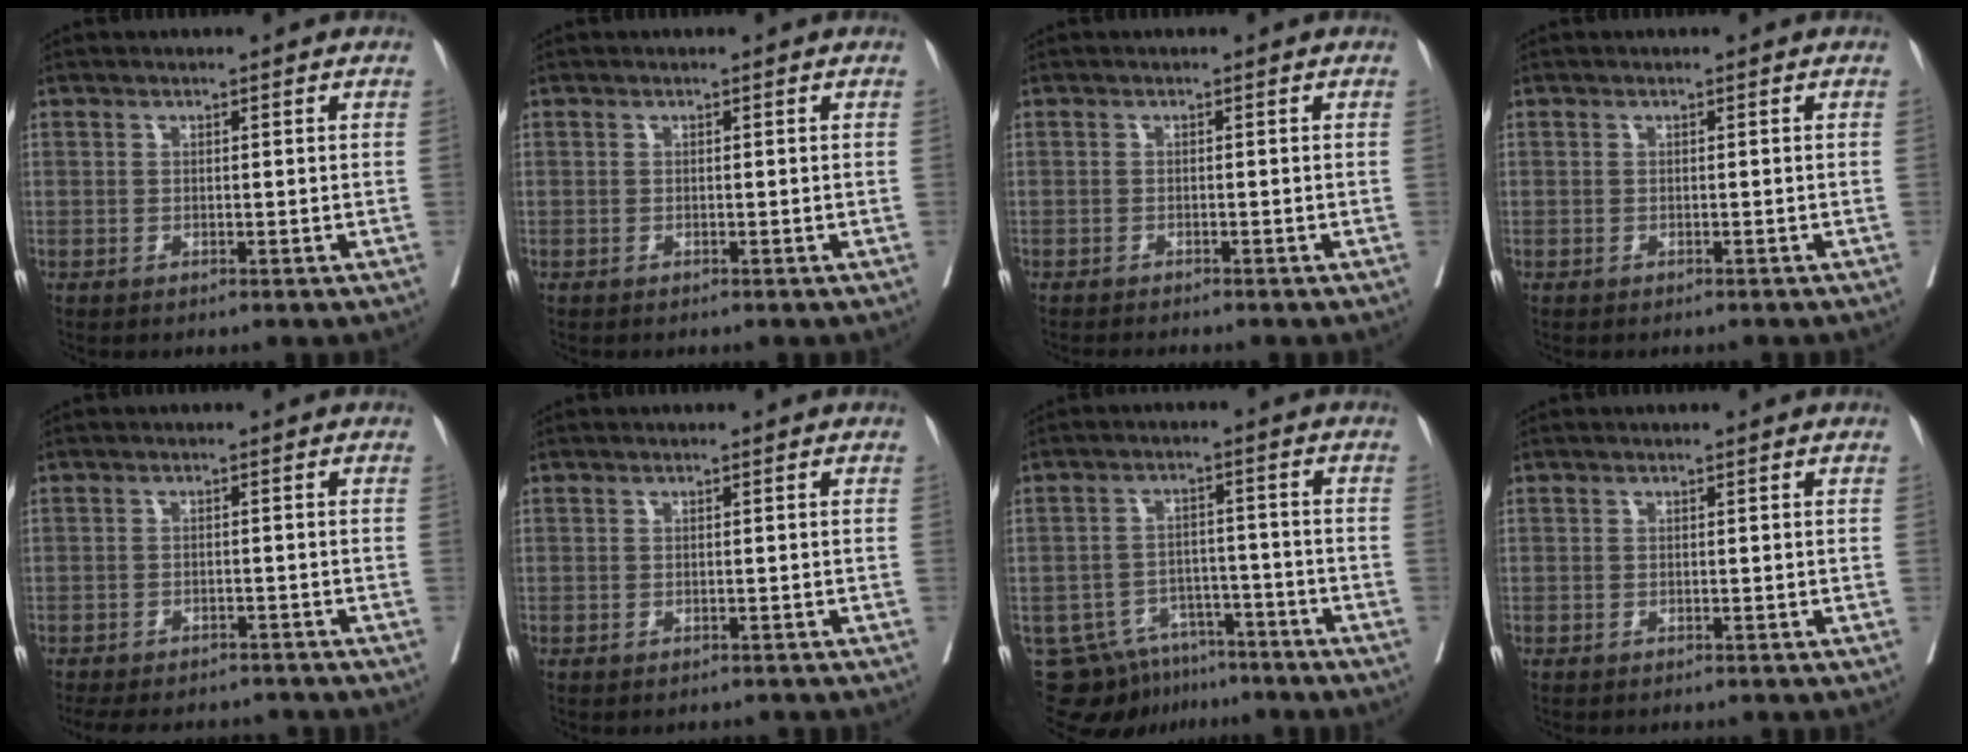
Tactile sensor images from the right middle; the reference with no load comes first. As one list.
[{"total": 0.0}, {"total": 4.0, "force": [-3.7, 0.0, 1.7], "torque": [-0.020, -0.006, -0.054]}, {"total": 1.5, "force": [-1.4, 0.3, 0.4], "torque": [-0.007, -0.002, -0.020]}, {"total": 12.6, "force": [-11.2, 4.0, 3.9], "torque": [-0.076, 0.002, -0.144]}, {"total": 1.4, "force": [-1.4, 0.4, 0.0], "torque": [-0.001, -0.002, -0.021]}, {"total": 11.3, "force": [-9.3, 5.9, 2.6], "torque": [-0.036, 0.018, -0.131]}, {"total": 2.2, "force": [-2.1, 0.4, 0.6], "torque": [-0.008, -0.003, -0.028]}]